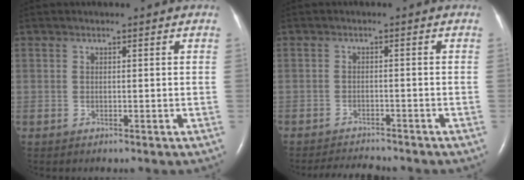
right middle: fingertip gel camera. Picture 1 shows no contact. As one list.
[{"total": 4.8, "force": [-4.7, 0.4, 0.9], "torque": [-0.019, -0.012, -0.073]}]